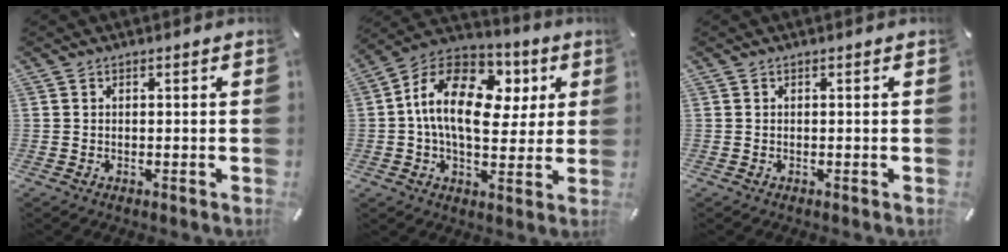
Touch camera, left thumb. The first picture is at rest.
{"total": 18.2, "force": [4.2, 11.3, 13.7], "torque": [-0.260, -0.006, 0.070]}
{"total": 0.0}